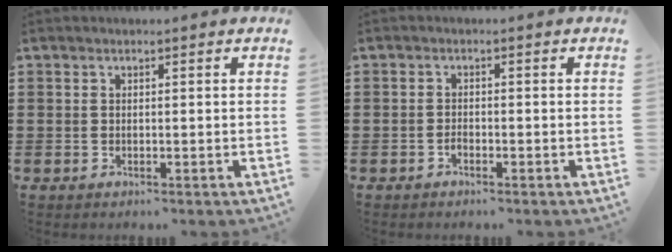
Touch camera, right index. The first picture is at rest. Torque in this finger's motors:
{"motor_torque": [1.02, 1.01, 0.02, -0.01]}